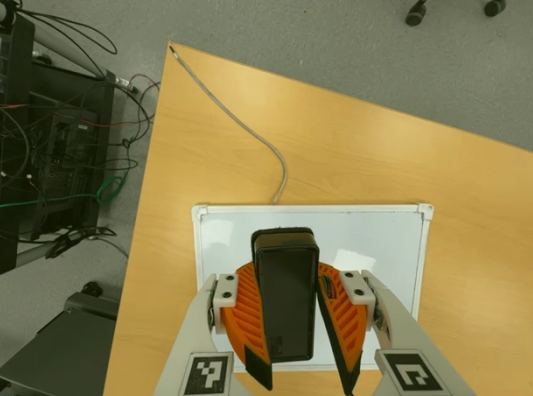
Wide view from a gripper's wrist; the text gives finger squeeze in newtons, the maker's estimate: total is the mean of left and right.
{"total": 11.8, "left": 11.1, "right": 12.5}